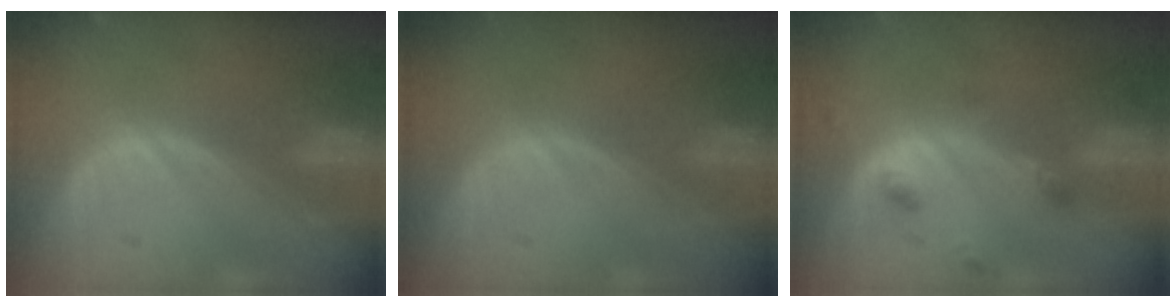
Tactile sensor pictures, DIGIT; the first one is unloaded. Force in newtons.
{"total": 0.0}
{"total": 3.7, "press": 3.7, "slide": 0.4}